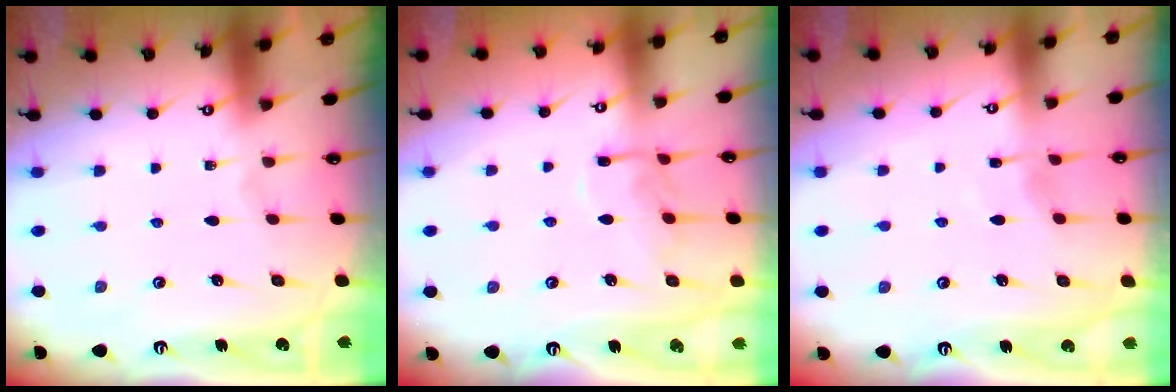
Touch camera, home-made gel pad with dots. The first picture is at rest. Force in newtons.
{"total": 8.9, "press": 8.9, "slide": 0.7}
{"total": 4.0, "press": 3.9, "slide": 0.5}